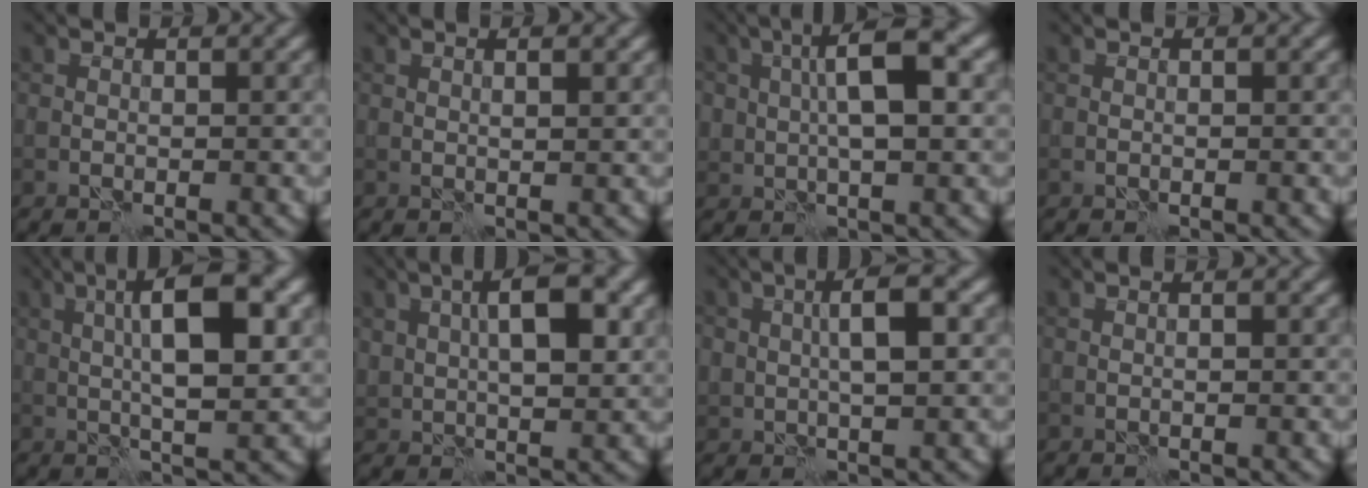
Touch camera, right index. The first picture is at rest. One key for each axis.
{"total": 1.8, "fx": 0.9, "fy": 0.3, "fz": 1.5, "tx": -0.017, "ty": -0.004, "tz": 0.008}
{"total": 6.2, "fx": 1.1, "fy": 2.4, "fz": 5.6, "tx": -0.093, "ty": 0.012, "tz": 0.015}
{"total": 0.0}
{"total": 8.3, "fx": 1.6, "fy": 2.1, "fz": 7.9, "tx": -0.126, "ty": 0.008, "tz": 0.022}
{"total": 6.5, "fx": 2.0, "fy": 3.0, "fz": 5.4, "tx": -0.093, "ty": 0.008, "tz": 0.034}
{"total": 4.2, "fx": 0.8, "fy": 1.7, "fz": 3.8, "tx": -0.070, "ty": 0.009, "tz": 0.013}
{"total": 0.6, "fx": 0.1, "fy": 0.0, "fz": 0.6, "tx": -0.011, "ty": 0.001, "tz": 0.002}